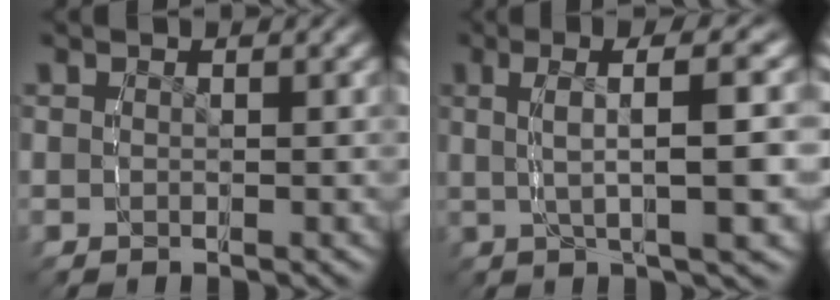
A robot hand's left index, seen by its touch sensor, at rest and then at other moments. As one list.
[{"total": 5.8, "force": [1.5, 0.5, 5.5], "torque": [-0.079, 0.015, 0.024]}]